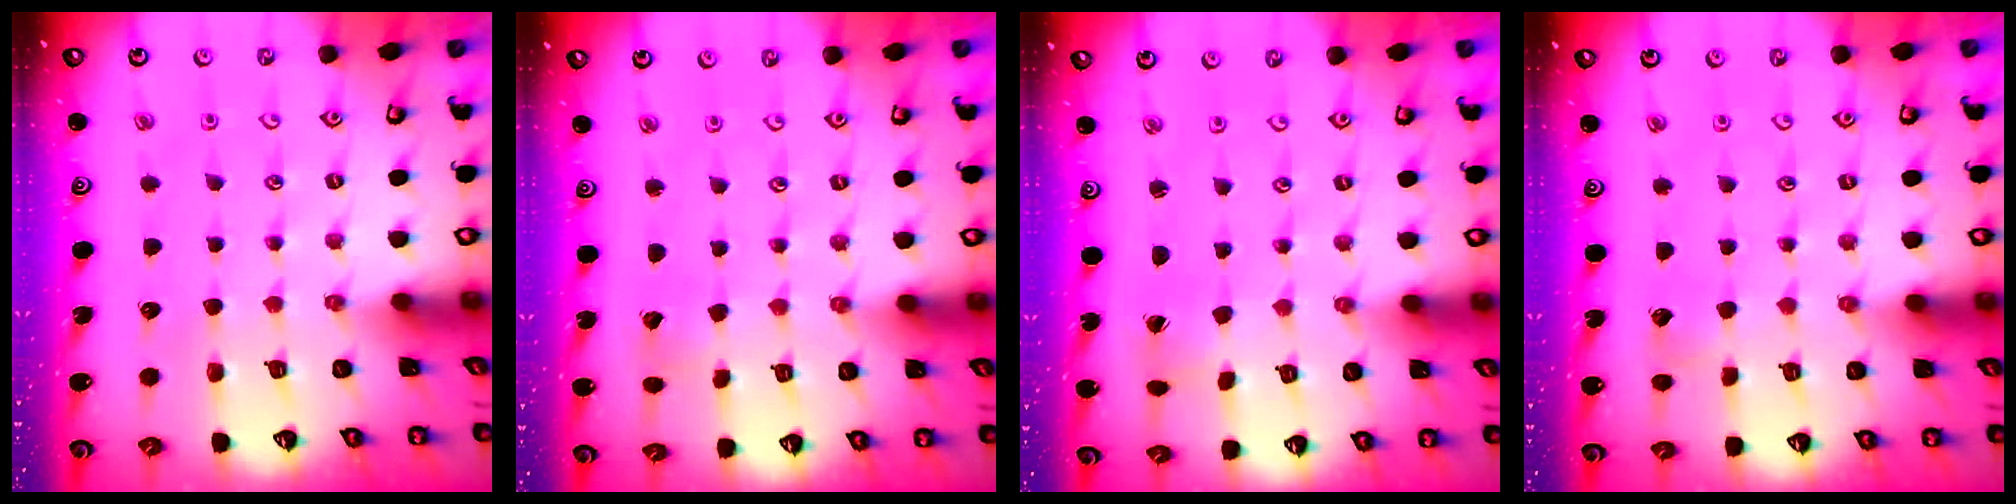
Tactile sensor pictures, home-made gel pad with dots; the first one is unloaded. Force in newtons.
{"total": 2.7, "press": 2.7, "slide": 0.2}
{"total": 1.4, "press": 1.4, "slide": 0.3}
{"total": 2.9, "press": 2.9, "slide": 0.2}